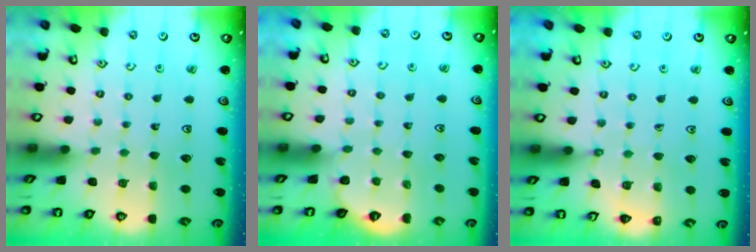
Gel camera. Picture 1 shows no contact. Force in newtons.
{"total": 1.8, "press": 1.8, "slide": 0.2}
{"total": 6.9, "press": 6.5, "slide": 2.1}